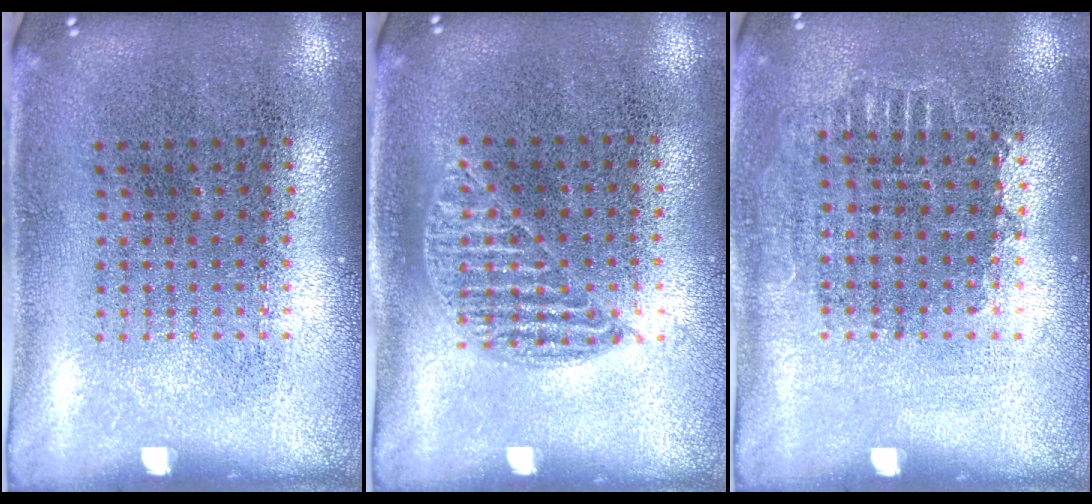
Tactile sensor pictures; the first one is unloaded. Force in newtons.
{"total": 0.8, "press": 0.8, "slide": 0.4}
{"total": 0.7, "press": 0.7, "slide": 0.1}